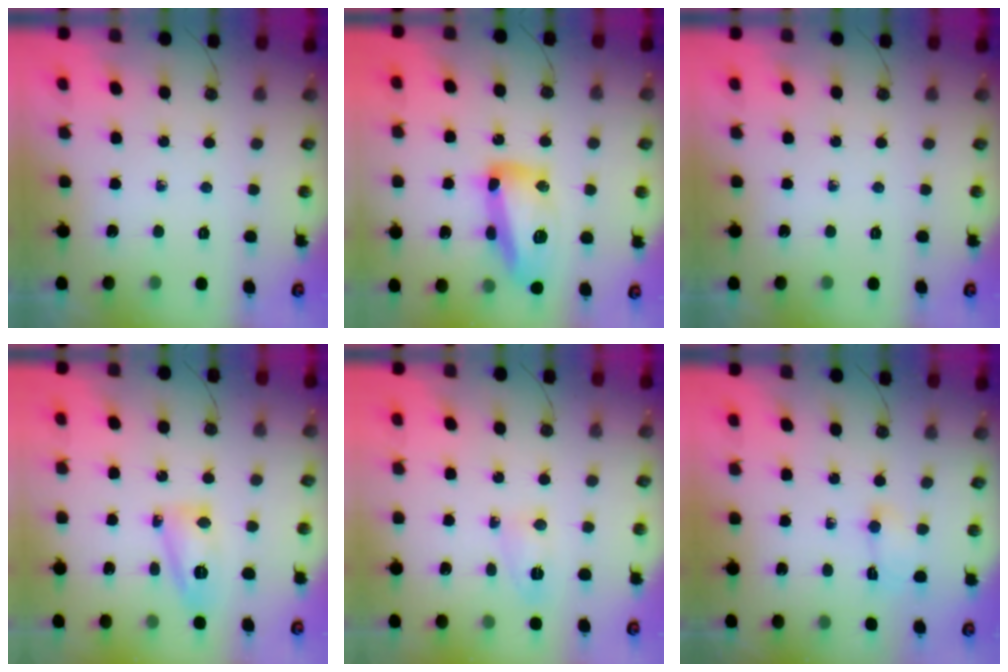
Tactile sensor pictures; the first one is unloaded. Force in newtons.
{"total": 15.5, "press": 15.5, "slide": 1.1}
{"total": 0.0}
{"total": 12.1, "press": 12.1, "slide": 0.8}
{"total": 3.4, "press": 3.1, "slide": 1.4}
{"total": 3.5, "press": 3.4, "slide": 0.8}